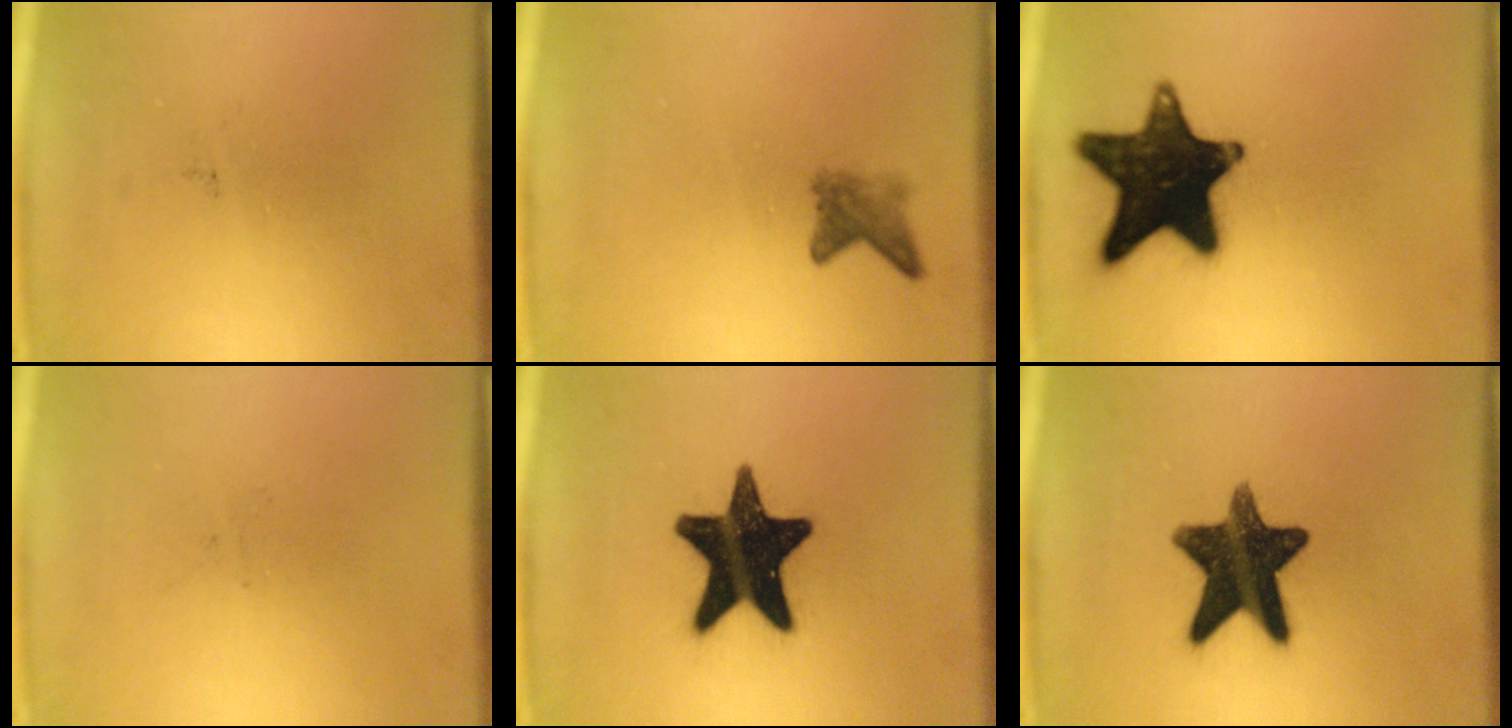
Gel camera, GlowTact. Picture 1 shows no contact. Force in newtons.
{"total": 2.3}
{"total": 17.7}
{"total": 0.0}
{"total": 18.6}
{"total": 14.2}